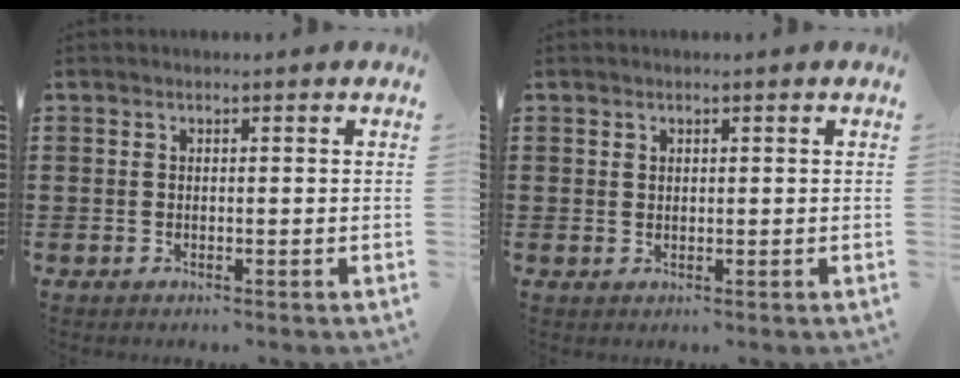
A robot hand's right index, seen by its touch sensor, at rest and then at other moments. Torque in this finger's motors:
{"motor_torque": [-0.27, 0.23, -0.04, -0.01]}